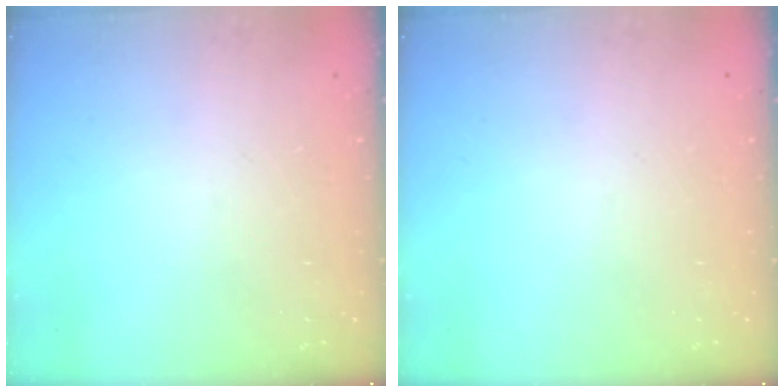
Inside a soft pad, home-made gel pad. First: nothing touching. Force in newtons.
{"total": 0.0}